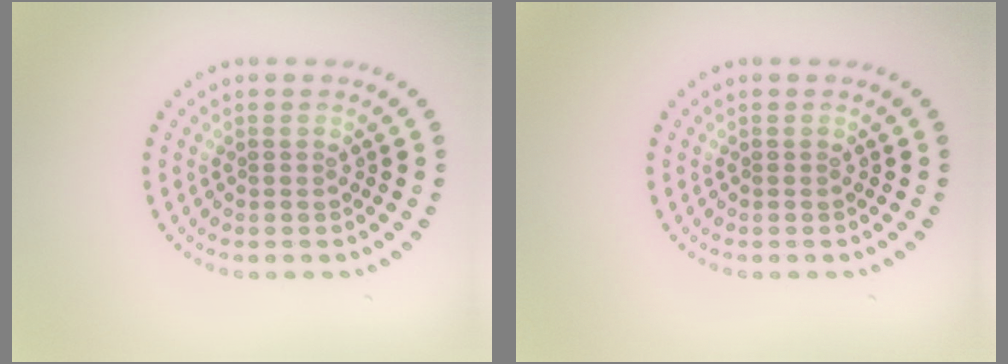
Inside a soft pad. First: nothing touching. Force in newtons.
{"total": 0.0}